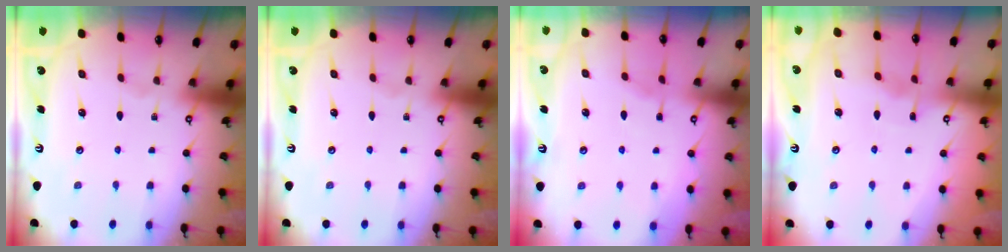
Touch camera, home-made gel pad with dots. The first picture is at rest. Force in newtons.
{"total": 0.0}
{"total": 2.1, "press": 2.1, "slide": 0.4}
{"total": 3.5, "press": 3.5, "slide": 0.5}